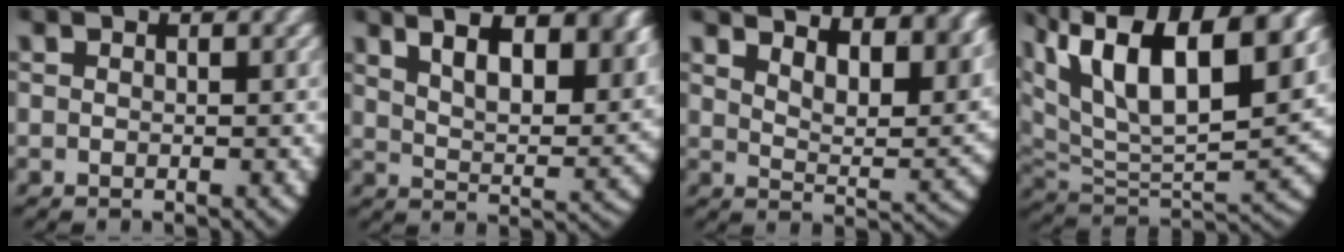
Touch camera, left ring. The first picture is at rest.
{"total": 12.5, "force": [5.5, 7.4, 8.4], "torque": [-0.124, 0.012, 0.065]}
{"total": 10.9, "force": [5.8, 5.6, 7.4], "torque": [-0.100, 0.012, 0.074]}
{"total": 12.8, "force": [3.6, 7.6, 9.6], "torque": [-0.197, -0.011, 0.063]}